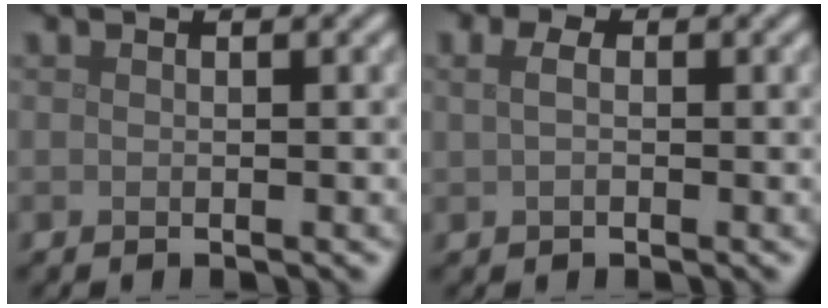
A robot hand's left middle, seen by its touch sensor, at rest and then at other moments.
{"total": 3.3, "force": [1.0, 2.4, 2.1], "torque": [-0.029, 0.019, -0.010]}